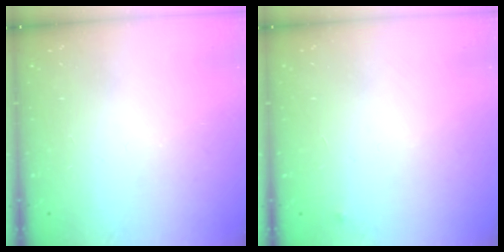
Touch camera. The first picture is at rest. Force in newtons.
{"total": 2.5, "press": 2.4, "slide": 0.4}